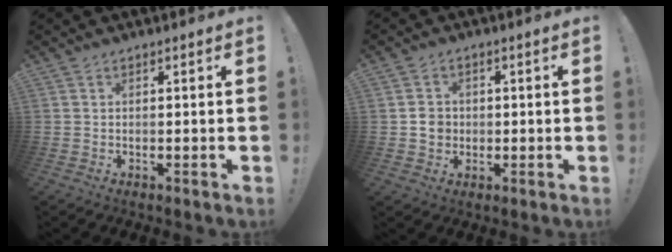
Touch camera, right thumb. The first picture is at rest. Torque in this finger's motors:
{"motor_torque": [-0.14, 0.21, 0.04, 0.01, 0.06]}